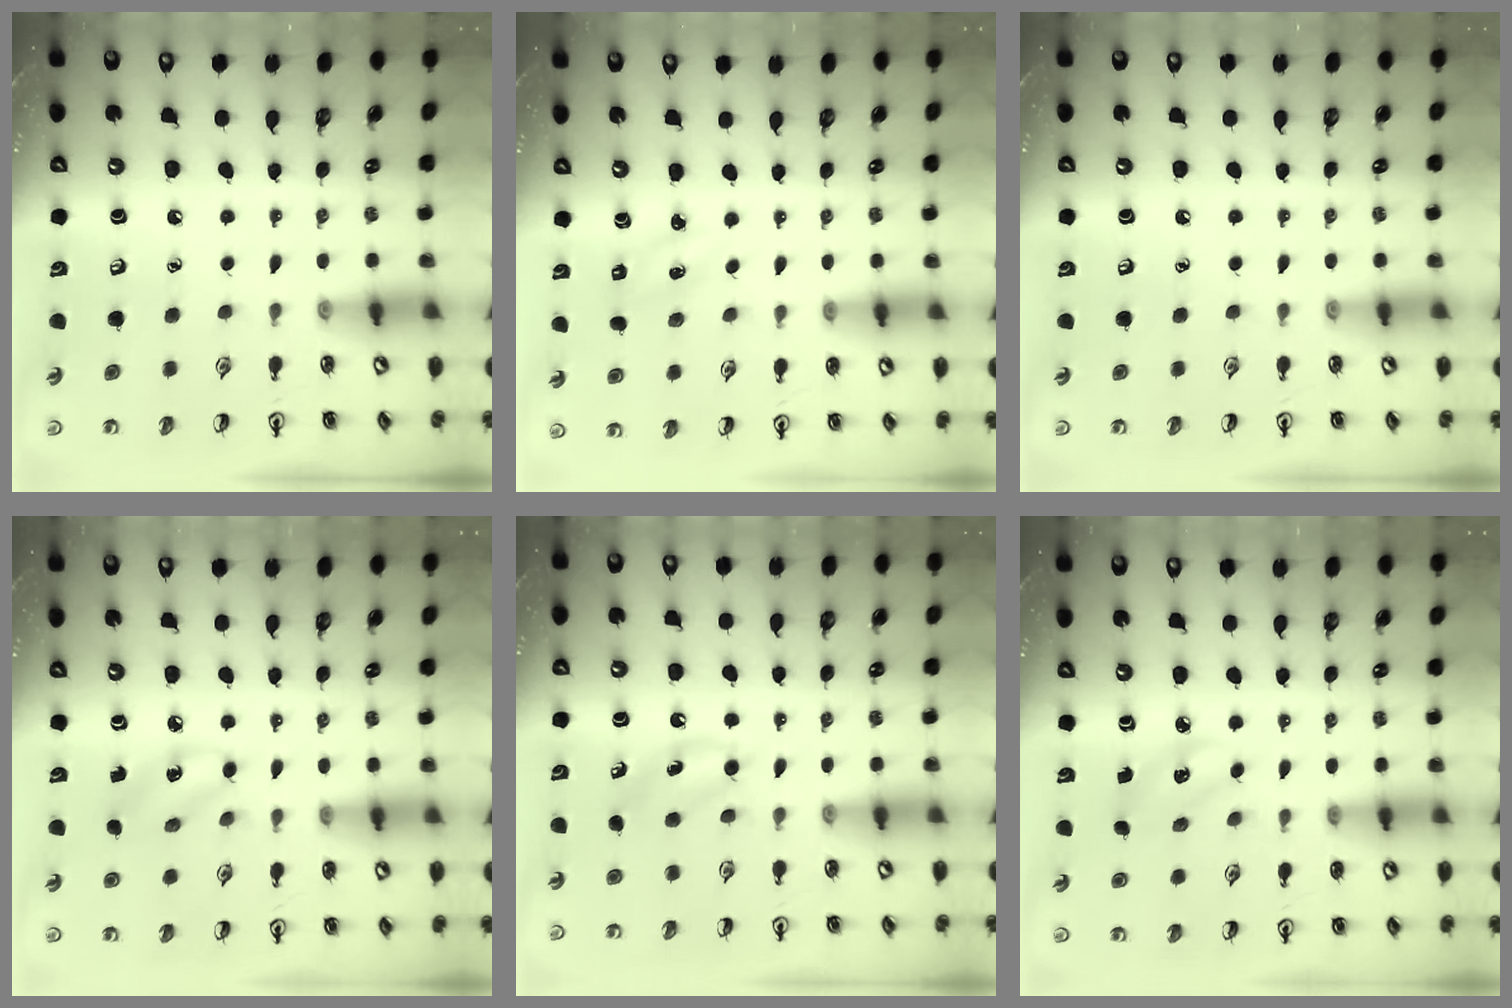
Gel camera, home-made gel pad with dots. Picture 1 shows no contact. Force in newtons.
{"total": 1.4, "press": 1.3, "slide": 0.6}
{"total": 0.0}
{"total": 3.7, "press": 3.6, "slide": 1.0}
{"total": 5.4, "press": 5.0, "slide": 1.8}
{"total": 2.7, "press": 2.6, "slide": 0.9}